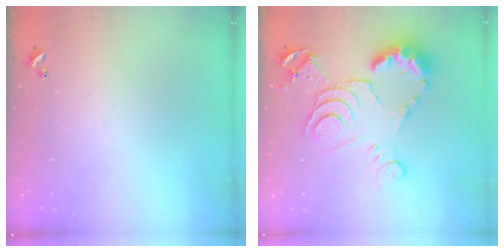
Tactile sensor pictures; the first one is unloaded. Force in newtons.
{"total": 15.2, "press": 15.1, "slide": 1.6}